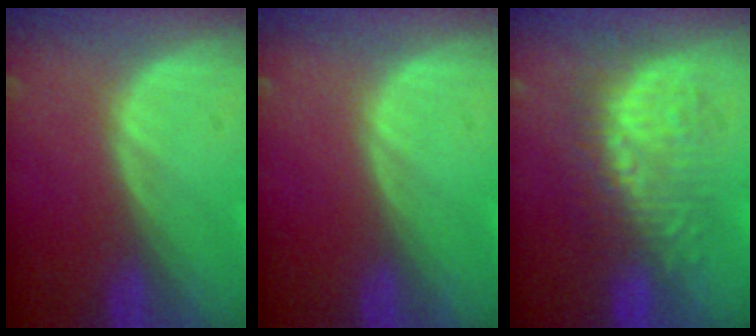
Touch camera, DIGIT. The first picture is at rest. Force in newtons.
{"total": 0.0}
{"total": 9.4, "press": 8.5, "slide": 4.0}